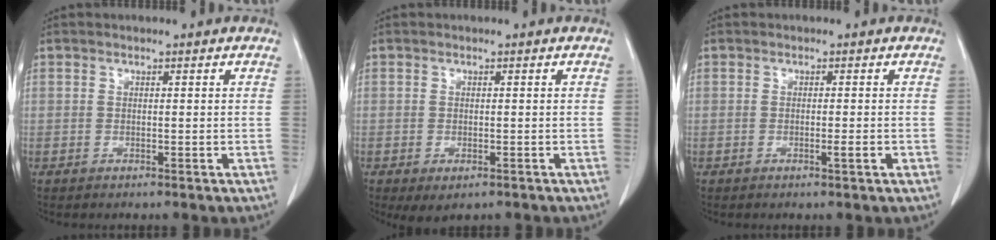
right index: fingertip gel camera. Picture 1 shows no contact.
{"total": 3.1, "force": [-1.8, 1.4, 2.1], "torque": [-0.032, -0.007, -0.017]}
{"total": 1.4, "force": [-0.6, -0.1, 1.3], "torque": [-0.021, -0.003, -0.008]}